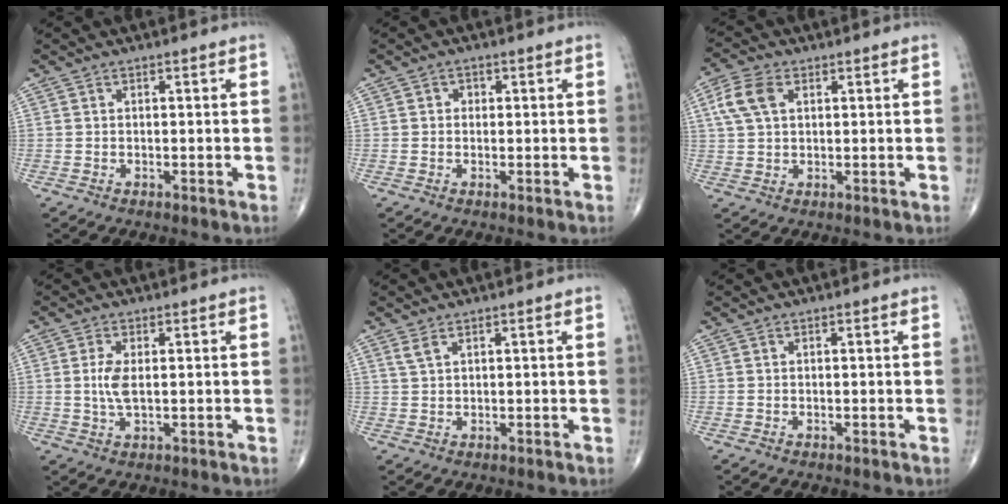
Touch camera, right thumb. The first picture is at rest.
{"total": 1.2, "force": [0.1, 1.1, 0.4], "torque": [0.004, 0.002, -0.003]}
{"total": 6.6, "force": [2.1, 4.1, 4.7], "torque": [-0.103, 0.010, 0.041]}
{"total": 4.0, "force": [0.3, 1.6, 3.6], "torque": [-0.086, -0.004, 0.009]}
{"total": 1.7, "force": [1.1, 0.5, 1.1], "torque": [-0.029, 0.004, 0.030]}
{"total": 0.0}